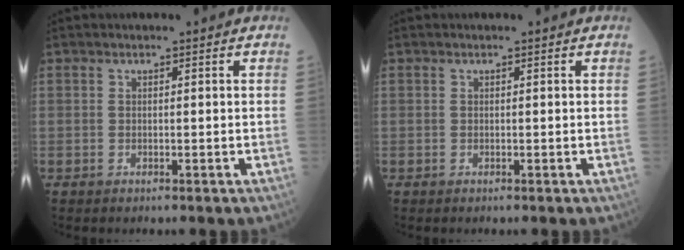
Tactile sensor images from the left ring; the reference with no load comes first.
{"total": 0.0}